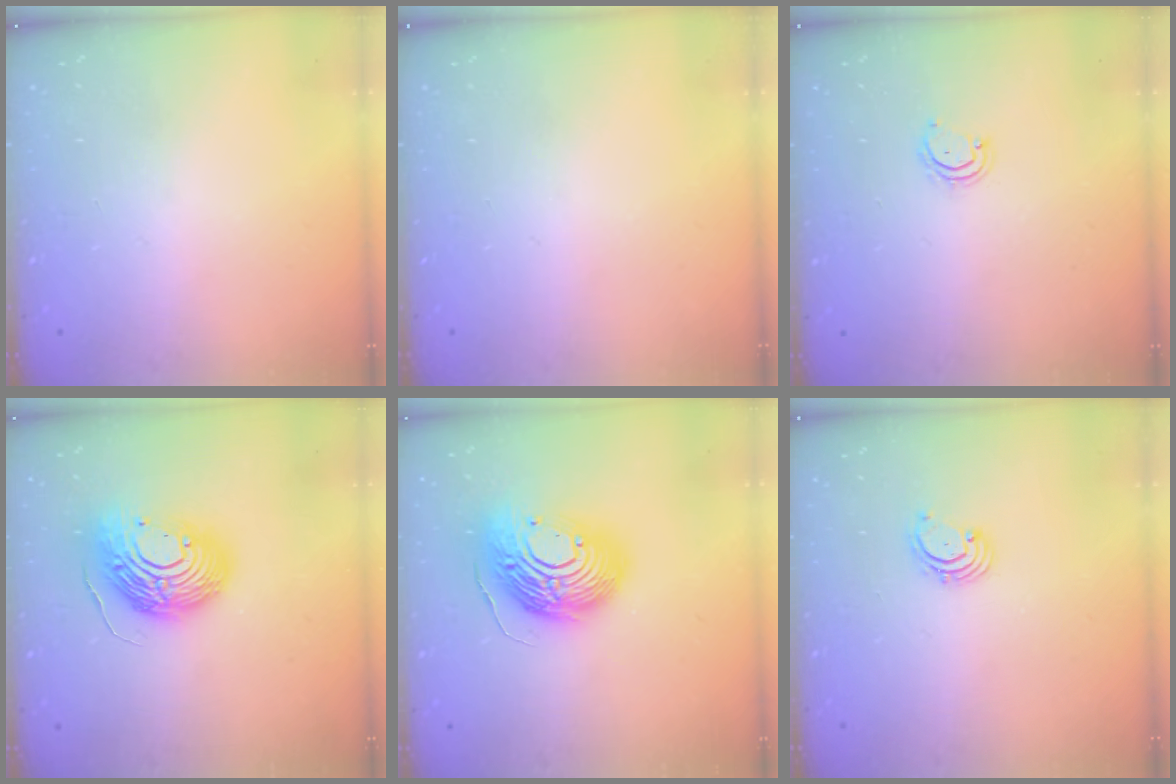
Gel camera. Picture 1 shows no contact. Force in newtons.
{"total": 0.0}
{"total": 4.0, "press": 4.0, "slide": 0.3}
{"total": 16.0, "press": 15.8, "slide": 2.4}
{"total": 18.8, "press": 18.6, "slide": 2.8}
{"total": 1.9, "press": 1.8, "slide": 0.2}